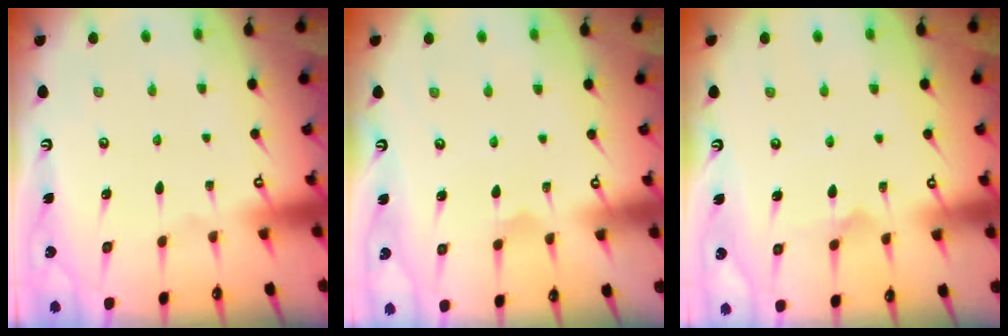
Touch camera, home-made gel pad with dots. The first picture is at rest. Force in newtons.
{"total": 5.5, "press": 5.5, "slide": 0.7}
{"total": 7.0, "press": 7.0, "slide": 0.6}